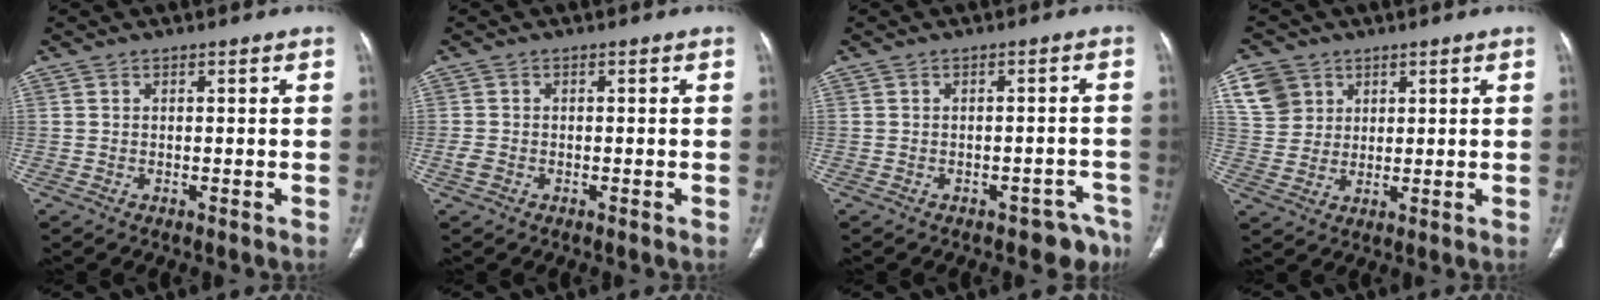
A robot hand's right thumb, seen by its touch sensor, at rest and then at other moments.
{"total": 1.7, "force": [-0.8, 1.1, 1.1], "torque": [-0.023, 0.000, -0.017]}
{"total": 5.8, "force": [-4.4, 3.2, 1.9], "torque": [0.002, 0.034, -0.053]}
{"total": 7.8, "force": [3.6, 6.5, 2.3], "torque": [-0.018, -0.005, 0.074]}